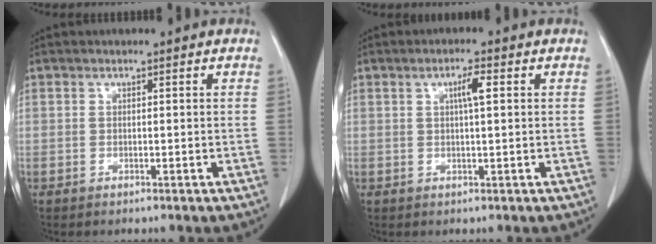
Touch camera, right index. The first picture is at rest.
{"total": 3.1, "force": [0.9, 0.3, 2.9], "torque": [-0.051, 0.003, 0.014]}